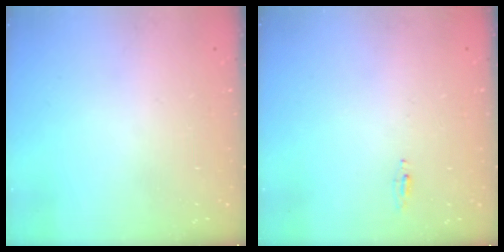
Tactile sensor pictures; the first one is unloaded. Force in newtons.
{"total": 4.6, "press": 4.4, "slide": 1.6}